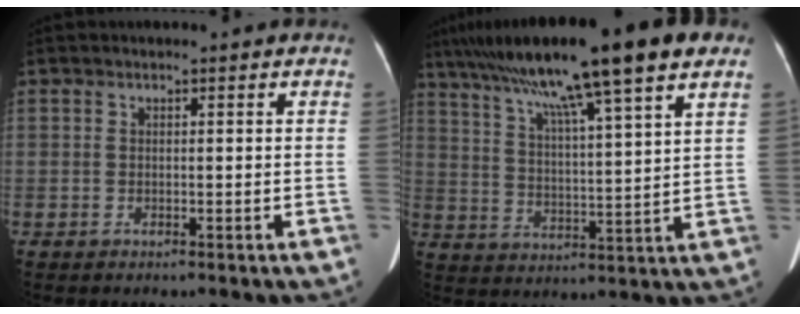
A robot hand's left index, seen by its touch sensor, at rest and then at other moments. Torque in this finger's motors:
{"motor_torque": [0.72, -1.42, 0.44, 0.17]}